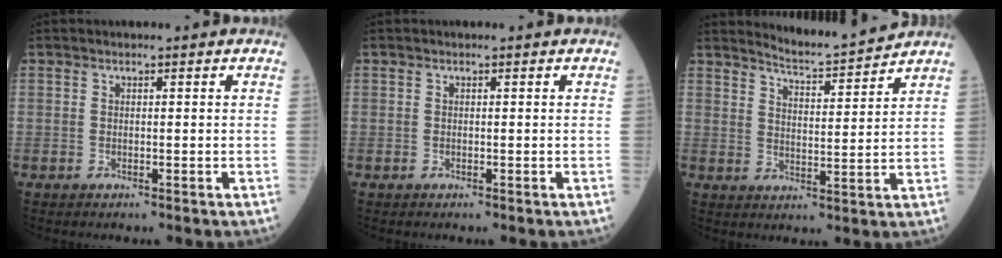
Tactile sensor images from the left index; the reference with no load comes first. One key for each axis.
{"total": 0.0}
{"total": 7.3, "fx": 7.2, "fy": -0.4, "fz": 1.0, "tx": -0.030, "ty": -0.010, "tz": 0.115}